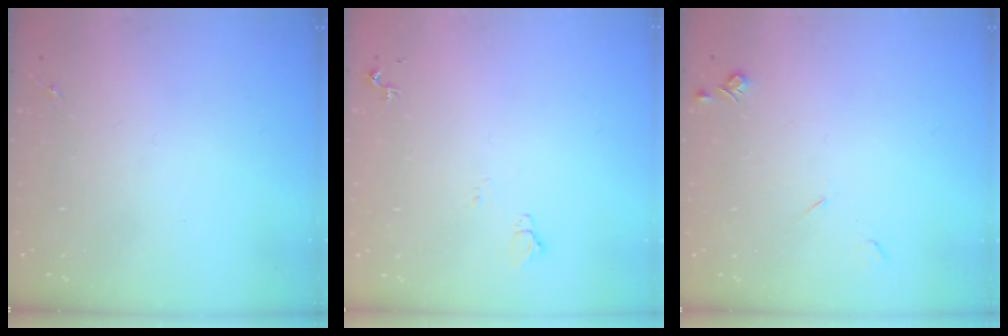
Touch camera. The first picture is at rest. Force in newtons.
{"total": 5.1, "press": 5.1, "slide": 0.7}
{"total": 4.0, "press": 3.9, "slide": 0.7}